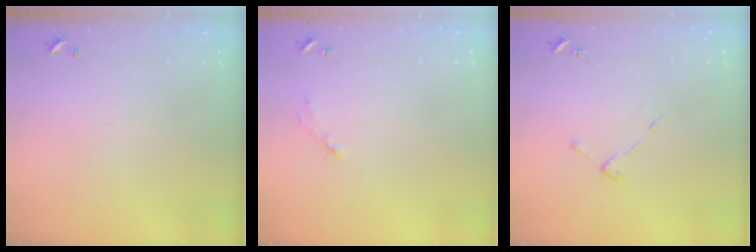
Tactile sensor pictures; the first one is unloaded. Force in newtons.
{"total": 2.6, "press": 2.6, "slide": 0.3}
{"total": 4.7, "press": 4.7, "slide": 0.6}